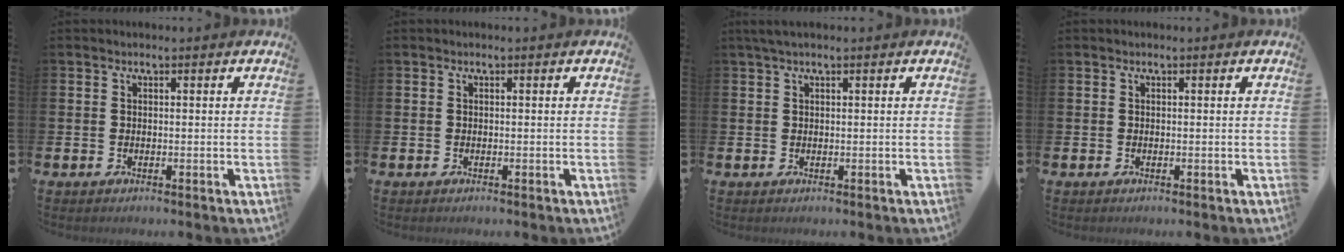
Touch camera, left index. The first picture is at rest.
{"total": 0.0}
{"total": 1.0, "force": [0.8, 0.2, 0.6], "torque": [-0.010, 0.002, 0.014]}
{"total": 0.0}